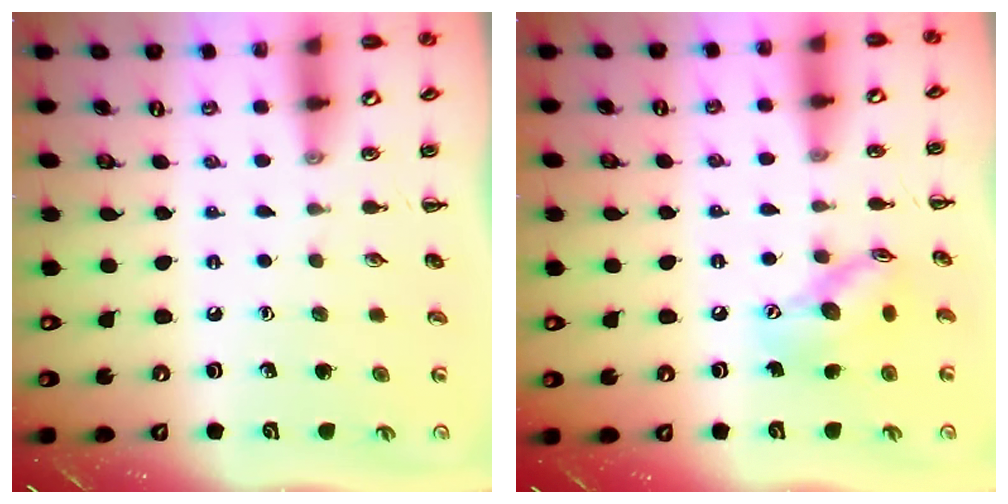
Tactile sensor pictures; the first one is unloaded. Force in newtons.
{"total": 11.7, "press": 11.7, "slide": 1.2}